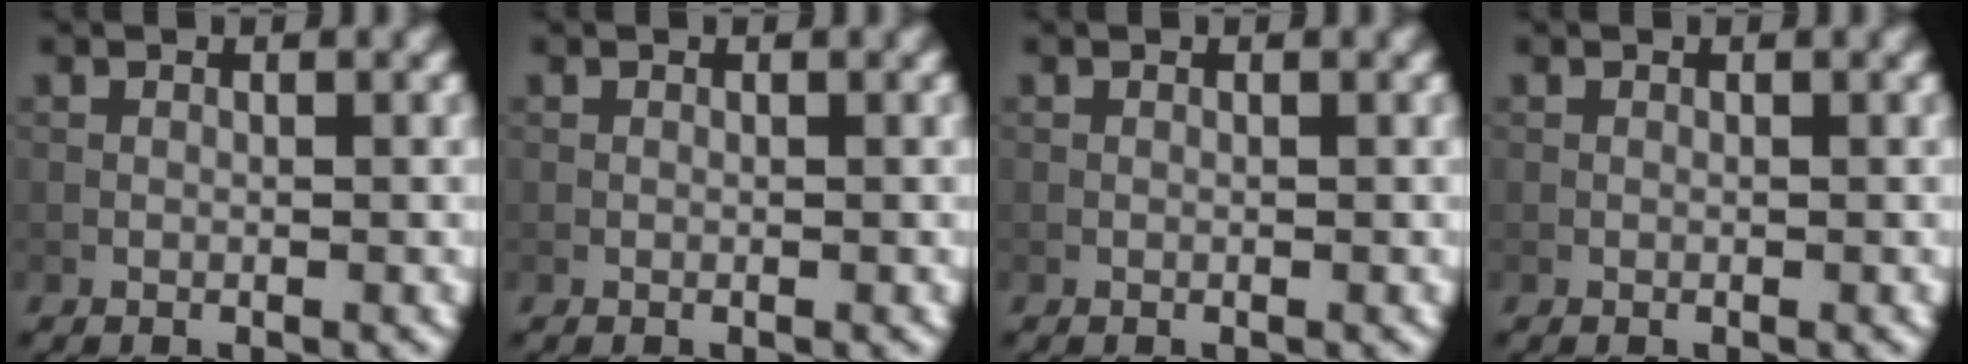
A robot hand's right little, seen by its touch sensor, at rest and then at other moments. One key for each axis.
{"total": 0.0}
{"total": 0.0}
{"total": 0.0}